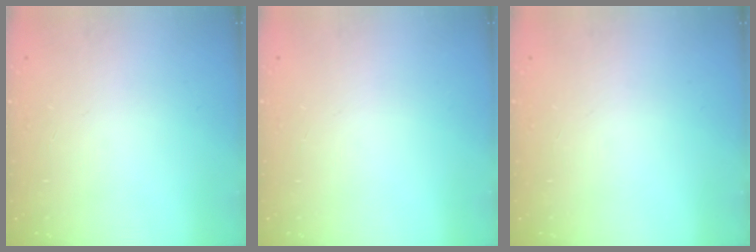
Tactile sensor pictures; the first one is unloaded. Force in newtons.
{"total": 0.0}
{"total": 0.0}